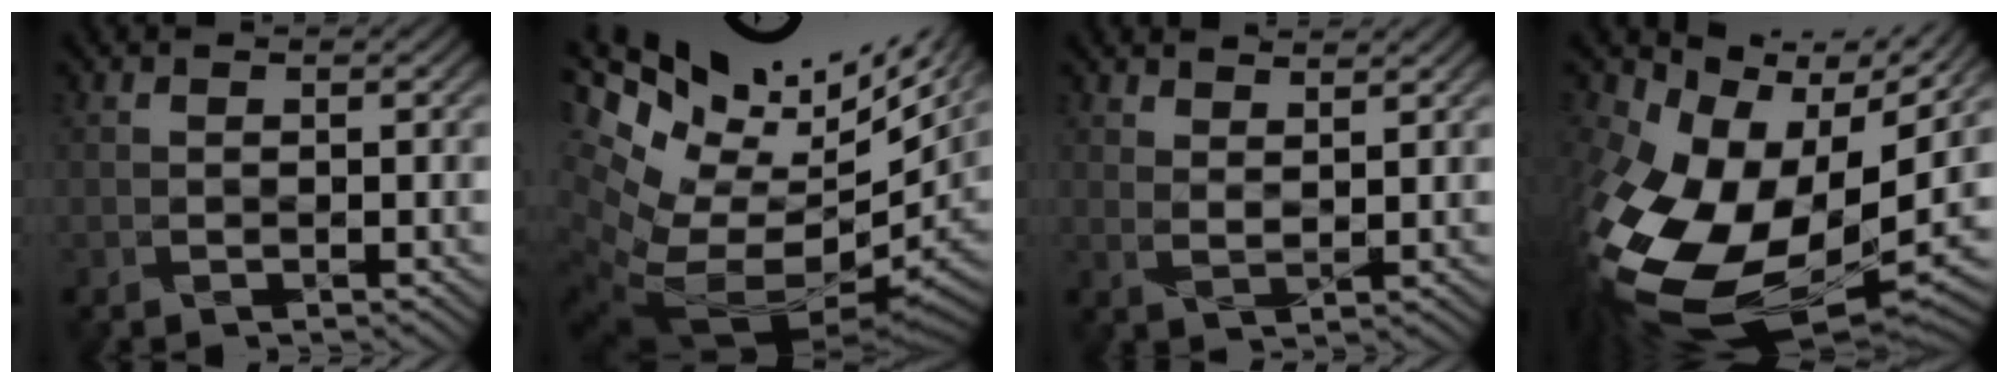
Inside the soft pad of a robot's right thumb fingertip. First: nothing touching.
{"total": 17.0, "force": [5.8, 8.4, 13.6], "torque": [-0.233, 0.001, 0.140]}
{"total": 3.4, "force": [3.0, 0.7, 1.4], "torque": [-0.008, -0.010, 0.052]}
{"total": 17.6, "force": [-1.2, 12.3, 12.5], "torque": [-0.276, -0.046, -0.002]}